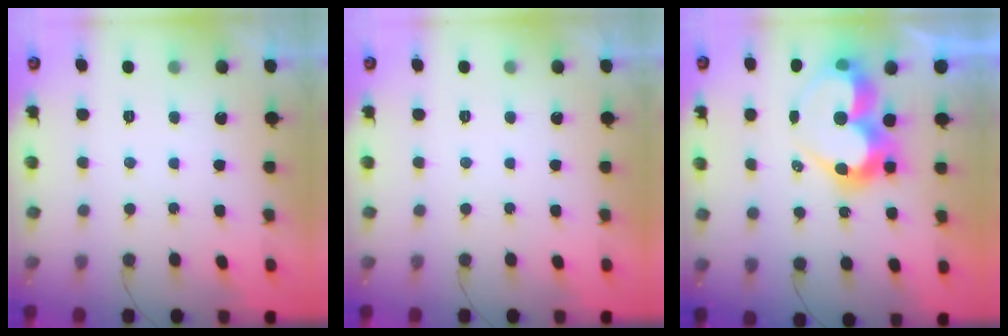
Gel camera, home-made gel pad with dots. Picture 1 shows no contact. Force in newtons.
{"total": 1.8, "press": 1.8, "slide": 0.1}
{"total": 16.2, "press": 16.2, "slide": 1.3}